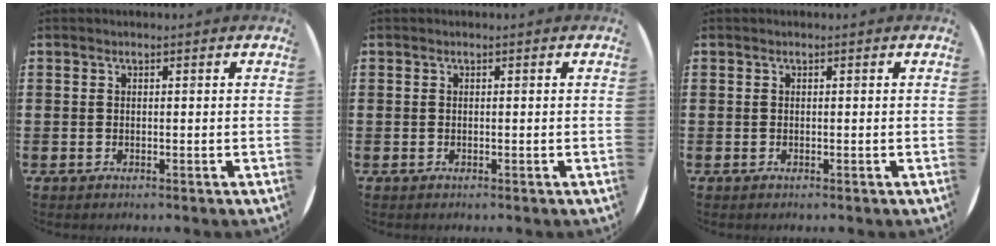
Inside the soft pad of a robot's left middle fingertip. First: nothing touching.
{"total": 0.0}
{"total": 0.0}